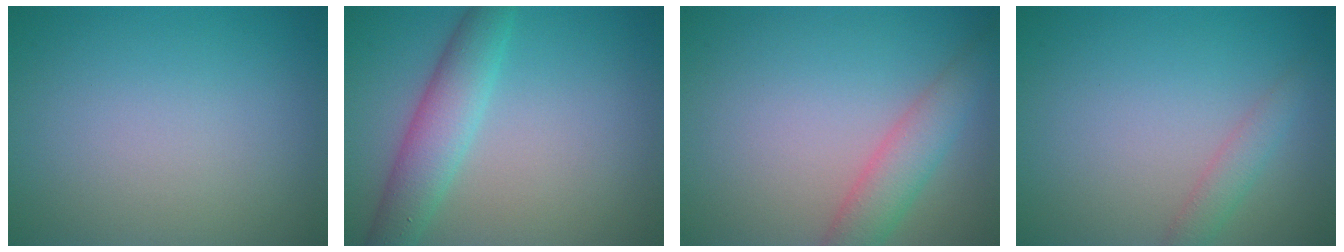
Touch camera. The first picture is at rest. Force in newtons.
{"total": 4.3, "press": 4.3, "slide": 0.2}
{"total": 3.3, "press": 3.3, "slide": 0.2}
{"total": 1.7, "press": 1.7, "slide": 0.0}